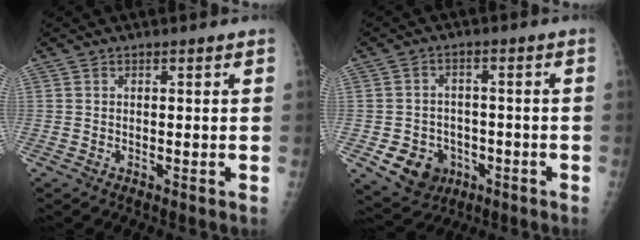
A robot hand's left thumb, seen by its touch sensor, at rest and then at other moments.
{"total": 8.8, "force": [-3.1, 7.5, 3.4], "torque": [-0.034, 0.017, -0.037]}